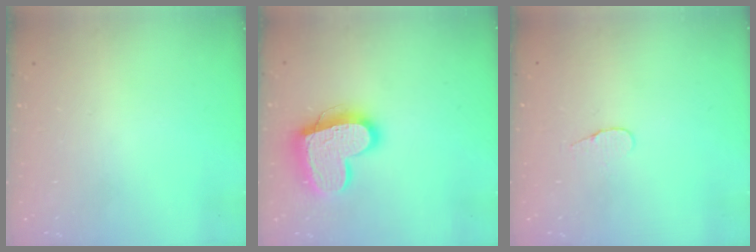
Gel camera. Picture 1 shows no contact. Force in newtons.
{"total": 16.6, "press": 16.5, "slide": 1.4}
{"total": 4.0, "press": 4.0, "slide": 0.4}